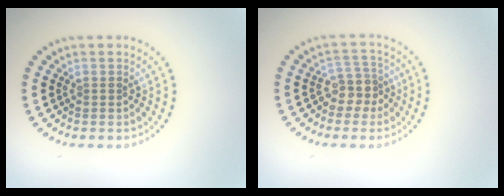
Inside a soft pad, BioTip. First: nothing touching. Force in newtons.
{"total": 2.6, "press": 2.2, "slide": 1.5}